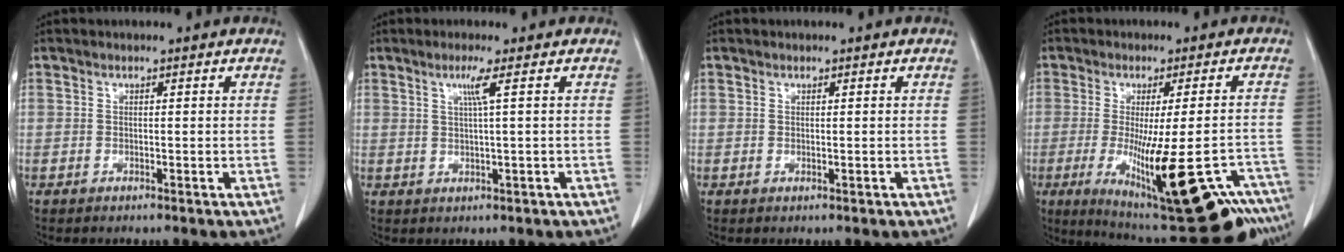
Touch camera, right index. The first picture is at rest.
{"total": 2.8, "force": [1.0, -0.8, 2.5], "torque": [-0.051, -0.005, 0.021]}
{"total": 0.0}
{"total": 23.6, "force": [-13.1, 4.1, 19.2], "torque": [-0.207, -0.024, -0.180]}